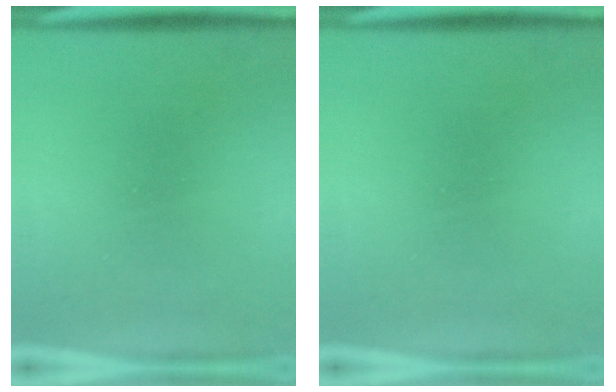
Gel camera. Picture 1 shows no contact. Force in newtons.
{"total": 0.0}